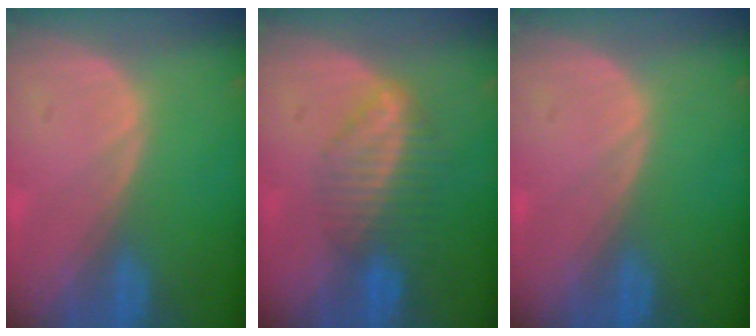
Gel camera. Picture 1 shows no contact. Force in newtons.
{"total": 6.9, "press": 6.0, "slide": 3.5}
{"total": 0.0}